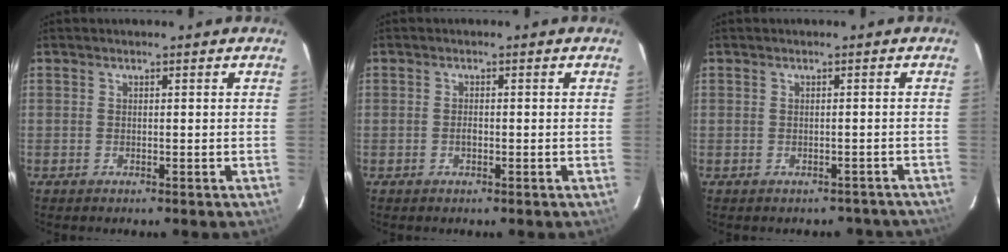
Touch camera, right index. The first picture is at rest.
{"total": 1.2, "force": [-0.4, 0.6, 0.9], "torque": [-0.017, 0.002, -0.007]}
{"total": 6.1, "force": [-5.2, 3.0, 1.0], "torque": [-0.004, 0.019, -0.045]}